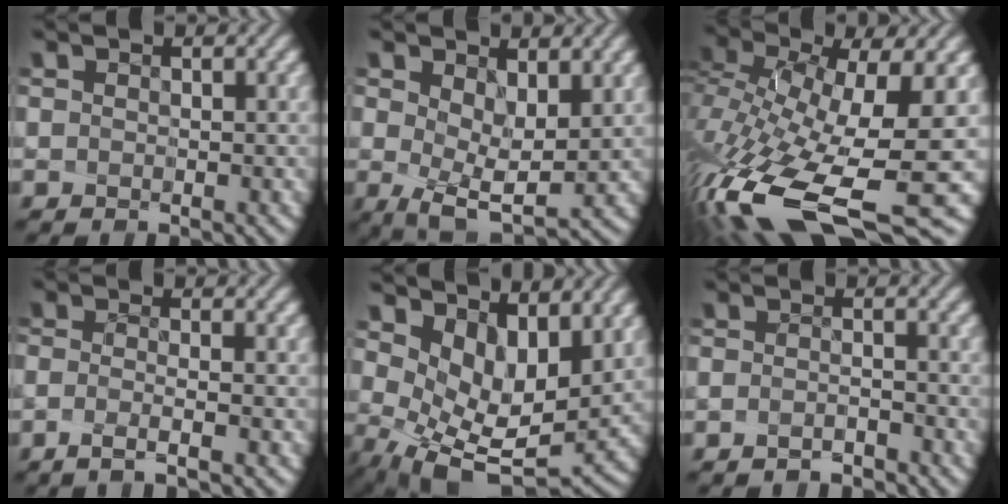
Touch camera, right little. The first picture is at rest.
{"total": 4.8, "force": [0.5, 2.2, 4.3], "torque": [-0.088, -0.023, 0.025]}
{"total": 14.1, "force": [-6.4, 4.7, 11.6], "torque": [-0.265, -0.037, -0.092]}
{"total": 2.3, "force": [-1.9, -1.3, 0.6], "torque": [-0.013, -0.027, -0.021]}
{"total": 7.0, "force": [2.3, 3.7, 5.4], "torque": [-0.105, -0.038, 0.066]}
{"total": 2.3, "force": [-1.9, -1.0, -0.6], "torque": [0.009, -0.020, -0.024]}